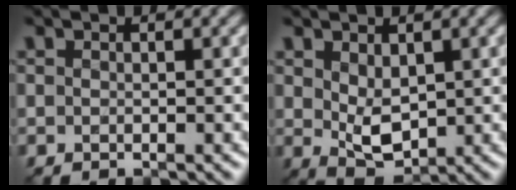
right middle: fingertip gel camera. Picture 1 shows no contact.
{"total": 3.7, "force": [0.5, 2.3, 2.8], "torque": [-0.058, -0.007, 0.020]}